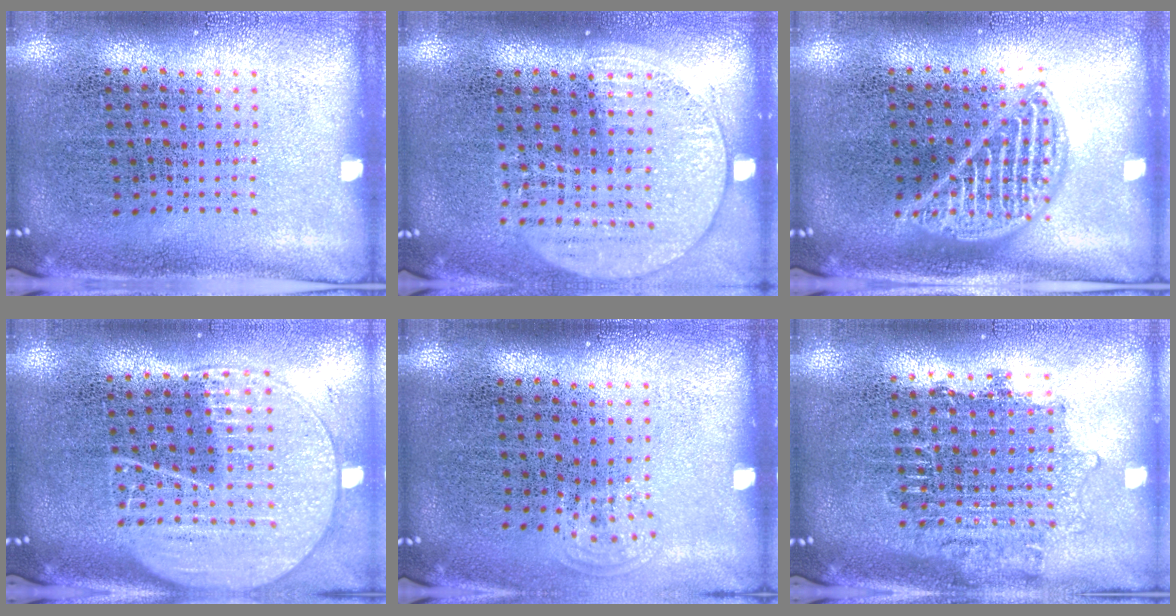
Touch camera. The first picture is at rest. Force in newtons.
{"total": 1.5, "press": 1.4, "slide": 0.5}
{"total": 1.9, "press": 1.9, "slide": 0.3}
{"total": 2.0, "press": 1.8, "slide": 1.0}
{"total": 0.8, "press": 0.6, "slide": 0.5}
{"total": 1.6, "press": 1.3, "slide": 0.9}